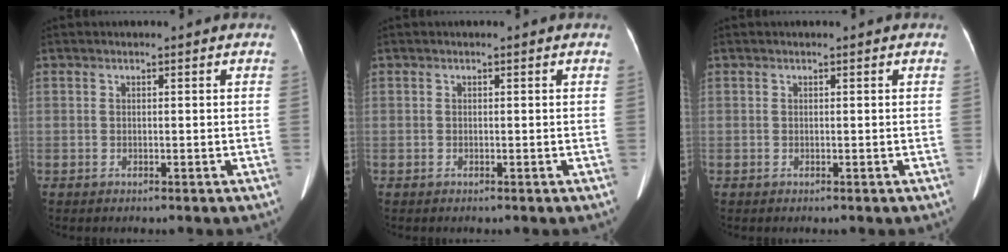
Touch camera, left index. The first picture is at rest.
{"total": 0.0}
{"total": 0.0}